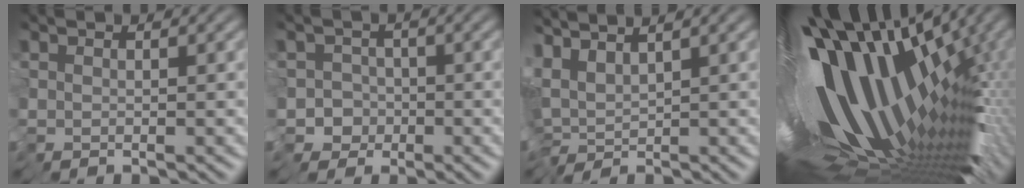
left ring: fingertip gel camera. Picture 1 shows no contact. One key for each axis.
{"total": 4.7, "fx": -2.6, "fy": 3.7, "fz": 1.3, "tx": 0.001, "ty": 0.012, "tz": -0.071}
{"total": 2.9, "fx": 1.3, "fy": 0.2, "fz": 2.6, "tx": -0.051, "ty": 0.009, "tz": 0.016}
{"total": 17.0, "fx": 0.3, "fy": 6.5, "fz": 15.7, "tx": -0.274, "ty": -0.006, "tz": 0.008}